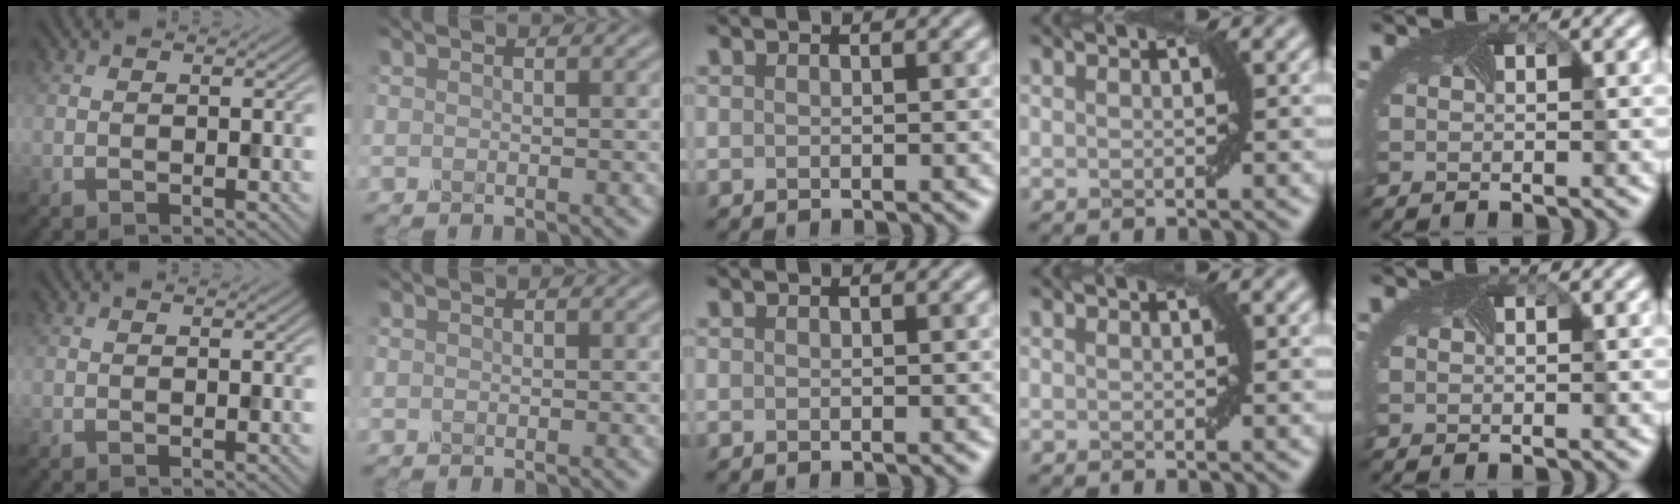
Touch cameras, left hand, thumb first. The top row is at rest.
{}